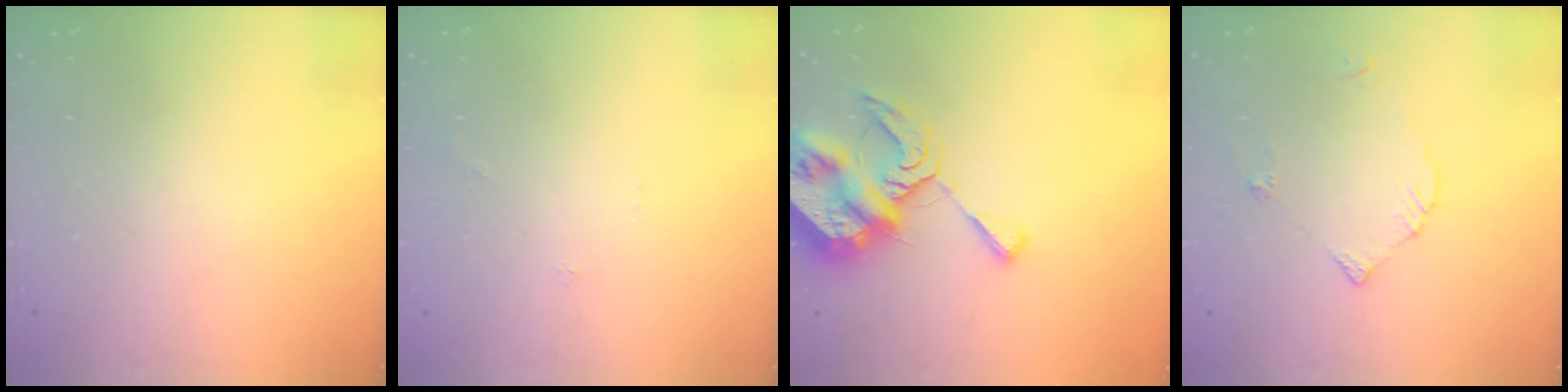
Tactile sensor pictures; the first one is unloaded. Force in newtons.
{"total": 0.0}
{"total": 13.6, "press": 13.5, "slide": 1.6}
{"total": 3.0, "press": 3.0, "slide": 0.2}